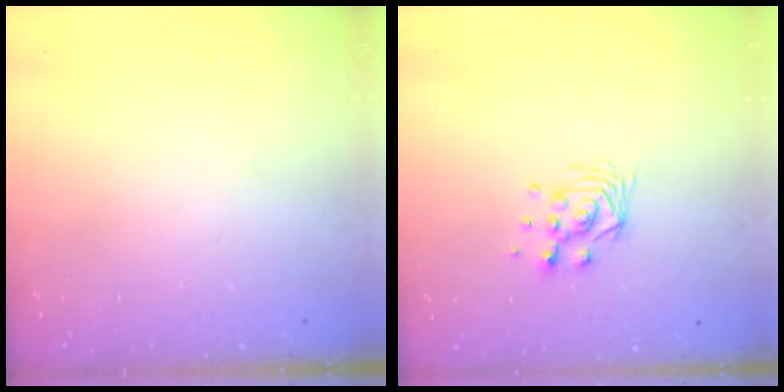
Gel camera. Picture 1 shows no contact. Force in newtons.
{"total": 7.5, "press": 7.5, "slide": 0.4}